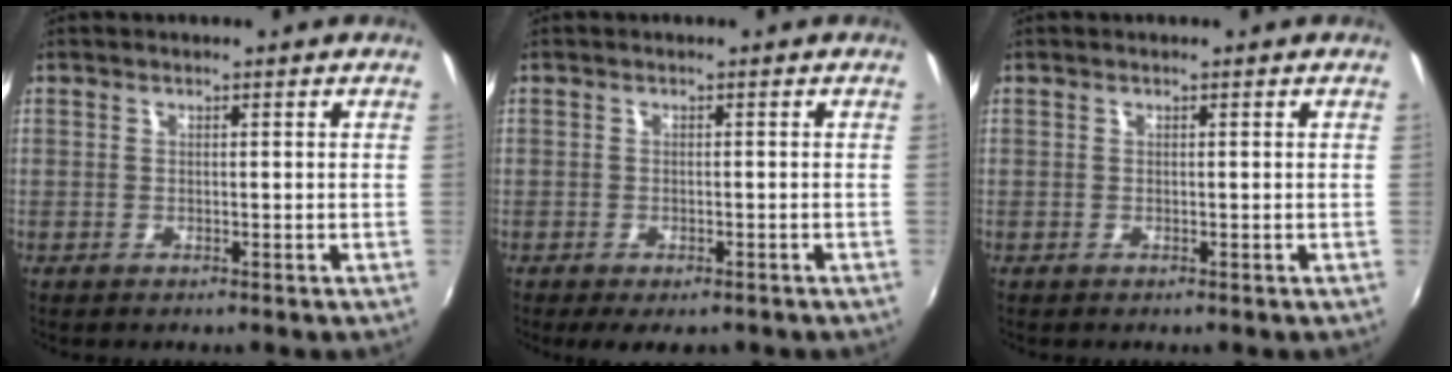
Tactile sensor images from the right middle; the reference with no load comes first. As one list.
[{"total": 4.0, "force": [-2.9, 1.6, 2.3], "torque": [-0.052, -0.018, -0.043]}, {"total": 0.0}]